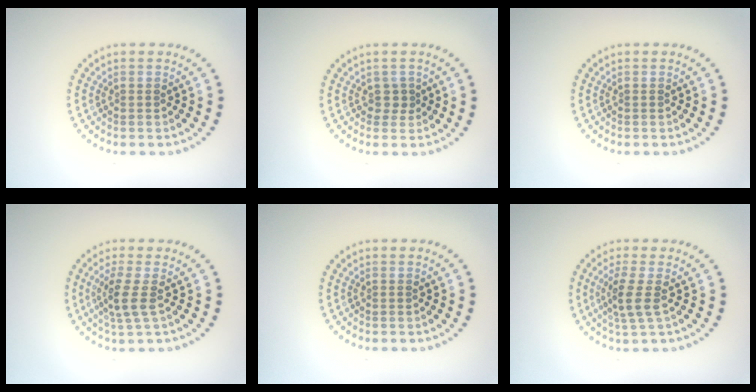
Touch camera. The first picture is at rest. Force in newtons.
{"total": 1.0, "press": 0.8, "slide": 0.6}
{"total": 0.0}
{"total": 2.6, "press": 2.1, "slide": 1.5}
{"total": 0.0}
{"total": 2.6, "press": 2.0, "slide": 1.7}